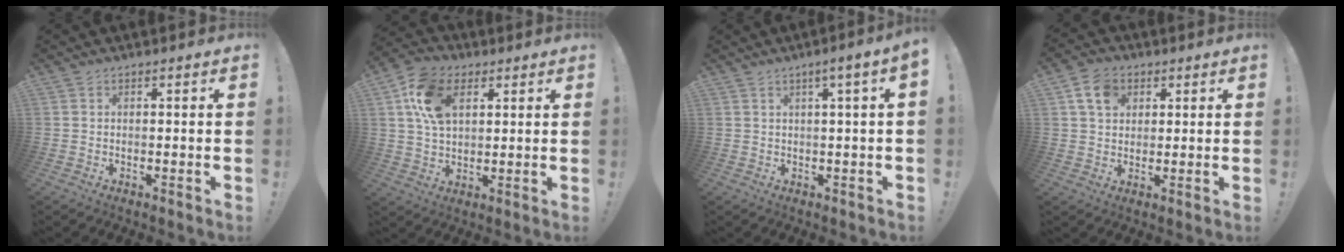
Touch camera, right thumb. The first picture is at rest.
{"total": 13.9, "force": [5.0, 9.2, 9.2], "torque": [-0.162, 0.000, 0.094]}
{"total": 4.1, "force": [1.2, -0.5, 3.9], "torque": [-0.062, -0.008, 0.016]}
{"total": 8.3, "force": [3.6, 6.1, 4.3], "torque": [-0.066, -0.003, 0.071]}